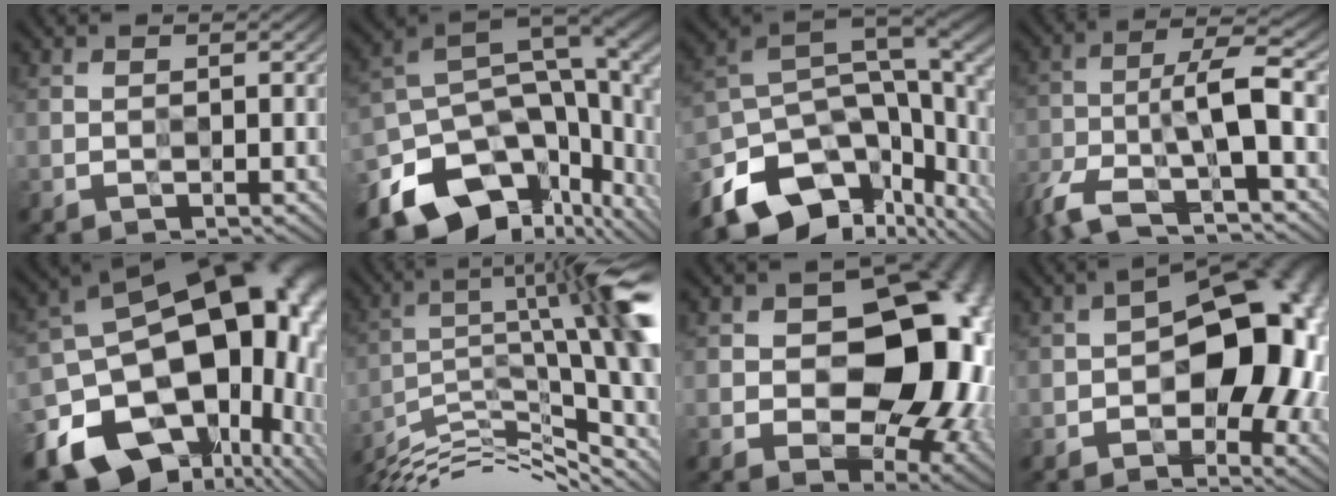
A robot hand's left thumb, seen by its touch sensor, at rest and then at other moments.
{"total": 18.2, "force": [-7.3, 10.8, 12.6], "torque": [-0.266, -0.038, -0.102]}
{"total": 16.8, "force": [-7.9, 9.3, 11.6], "torque": [-0.263, -0.032, -0.119]}
{"total": 11.1, "force": [-6.2, 2.8, 8.8], "torque": [-0.169, -0.002, -0.129]}
{"total": 21.8, "force": [-6.6, 15.4, 13.9], "torque": [-0.234, -0.039, -0.079]}
{"total": 15.1, "force": [-5.2, 3.1, 13.8], "torque": [-0.241, 0.002, -0.094]}
{"total": 17.1, "force": [1.1, 11.4, 12.7], "torque": [-0.134, -0.005, 0.027]}
{"total": 17.1, "force": [-0.5, 10.1, 13.8], "torque": [-0.151, 0.005, -0.011]}